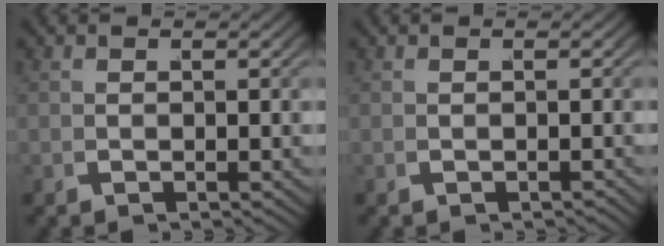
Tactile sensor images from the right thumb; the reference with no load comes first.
{"total": 0.7, "force": [-0.6, 0.1, 0.2], "torque": [-0.004, -0.001, -0.008]}